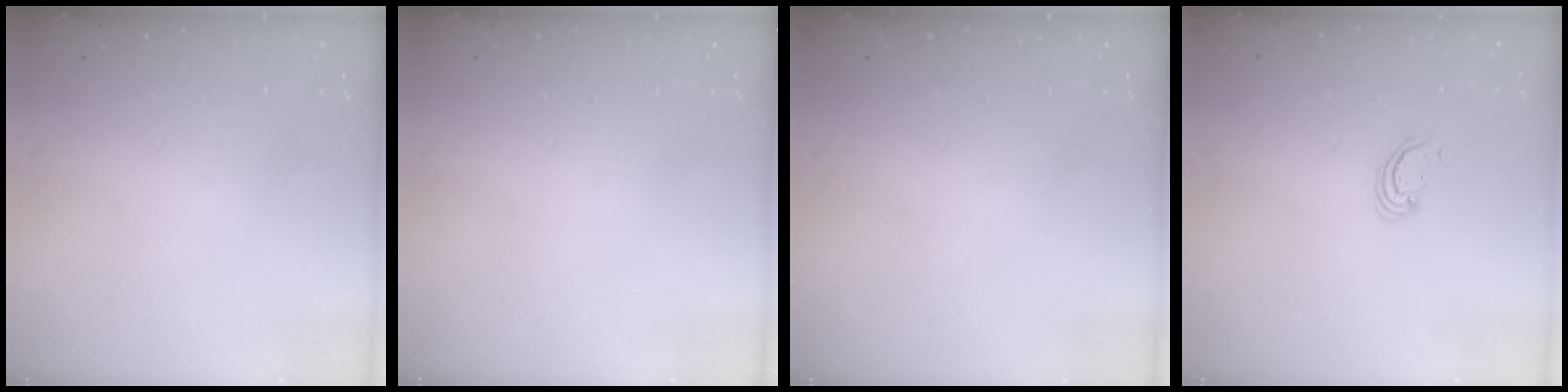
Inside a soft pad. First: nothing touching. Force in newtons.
{"total": 0.0}
{"total": 0.0}
{"total": 2.5, "press": 2.5, "slide": 0.2}